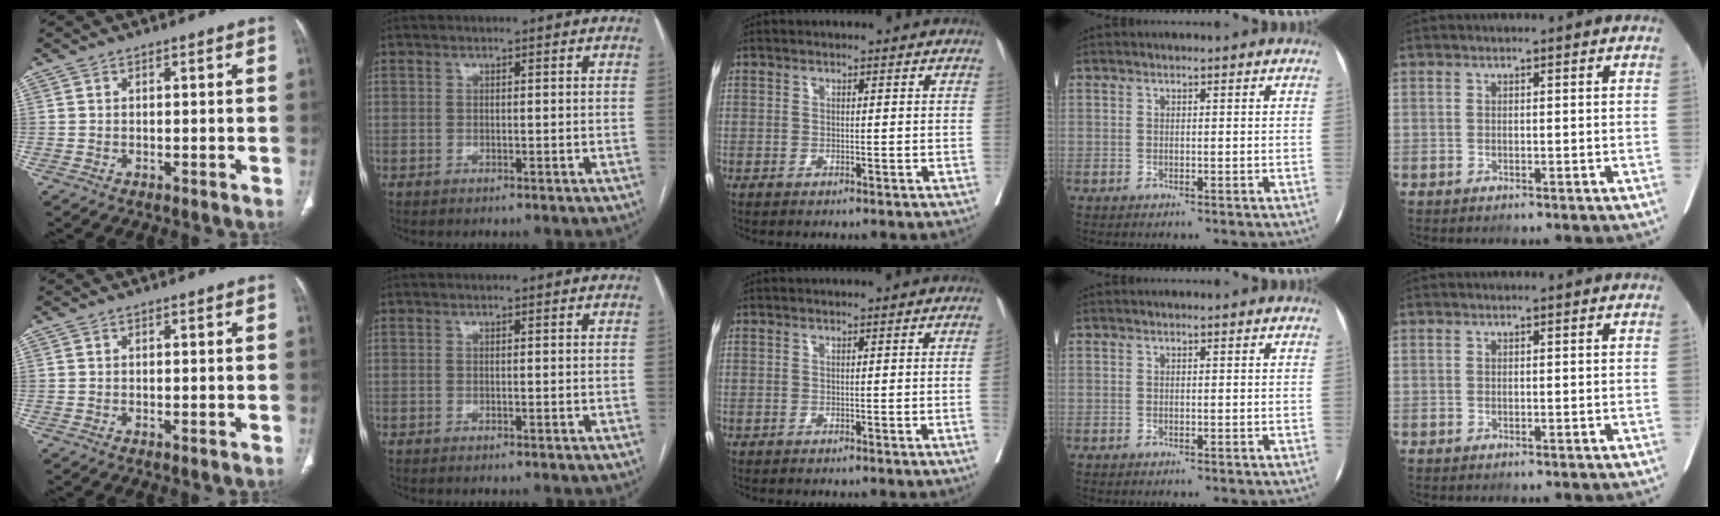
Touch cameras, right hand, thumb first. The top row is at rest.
{"middle": {"total": 1.2, "force": [-0.2, -0.1, 1.1], "torque": [-0.020, 0.006, -0.001]}}